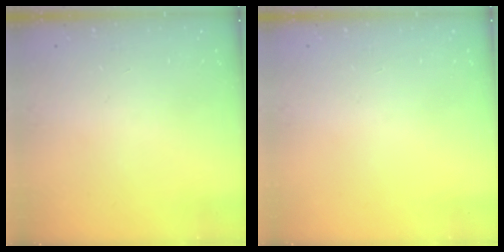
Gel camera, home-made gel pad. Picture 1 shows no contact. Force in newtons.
{"total": 0.0}